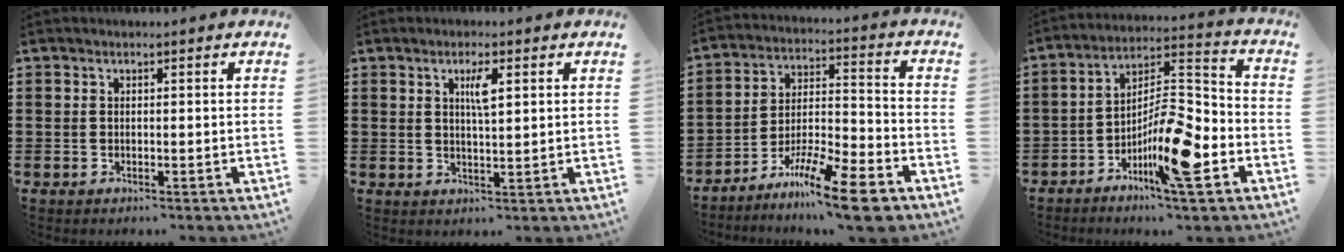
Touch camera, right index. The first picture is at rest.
{"total": 3.2, "force": [1.1, 0.7, 2.9], "torque": [-0.043, 0.001, 0.012]}
{"total": 12.0, "force": [-9.6, 1.0, 7.2], "torque": [-0.121, 0.025, -0.179]}
{"total": 11.9, "force": [-5.8, 2.7, 10.1], "torque": [-0.192, 0.004, -0.106]}